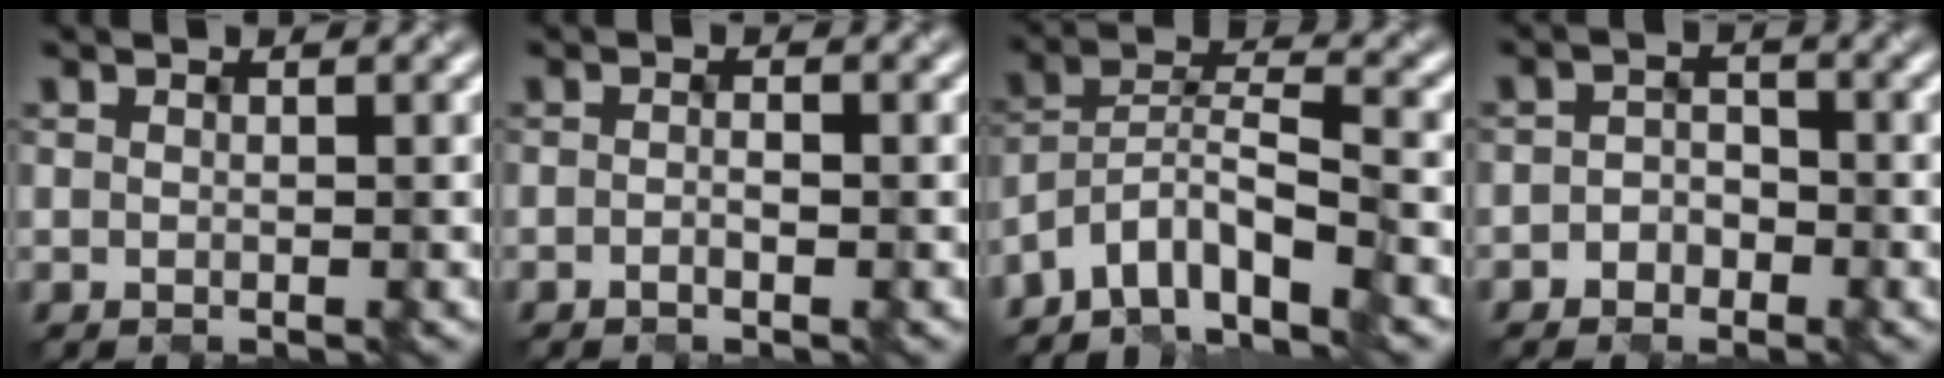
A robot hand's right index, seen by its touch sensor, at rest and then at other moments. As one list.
[{"total": 1.0, "force": [-0.6, 0.2, 0.8], "torque": [-0.015, 0.001, -0.014]}, {"total": 6.0, "force": [-4.8, 1.3, 3.2], "torque": [-0.051, 0.007, -0.098]}, {"total": 1.9, "force": [-1.2, 1.4, 0.5], "torque": [-0.003, 0.003, -0.028]}]